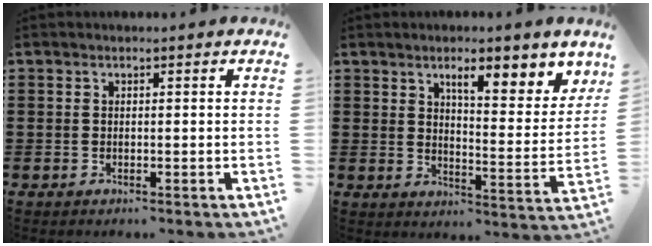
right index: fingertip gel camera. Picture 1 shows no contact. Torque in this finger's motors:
{"motor_torque": [1.26, 0.87, 0.41, 0.10]}